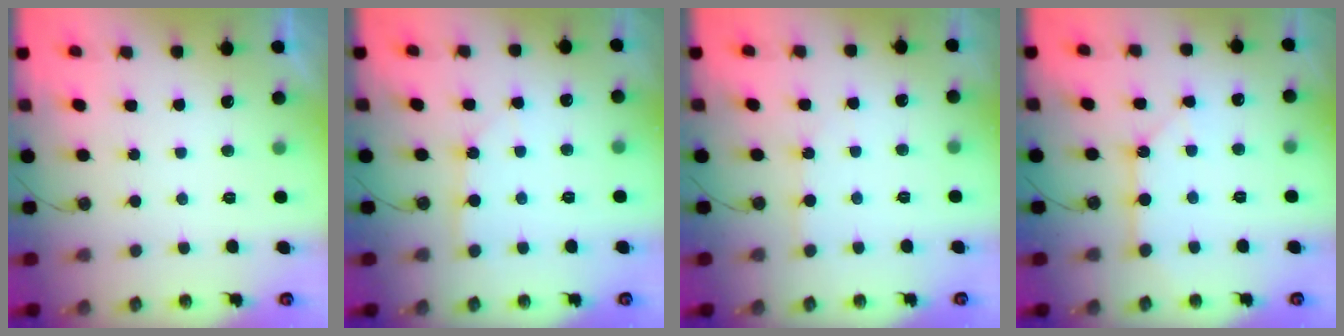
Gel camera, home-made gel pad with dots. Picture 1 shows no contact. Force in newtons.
{"total": 2.8, "press": 2.8, "slide": 0.3}
{"total": 2.9, "press": 2.9, "slide": 0.4}
{"total": 4.2, "press": 4.2, "slide": 0.3}